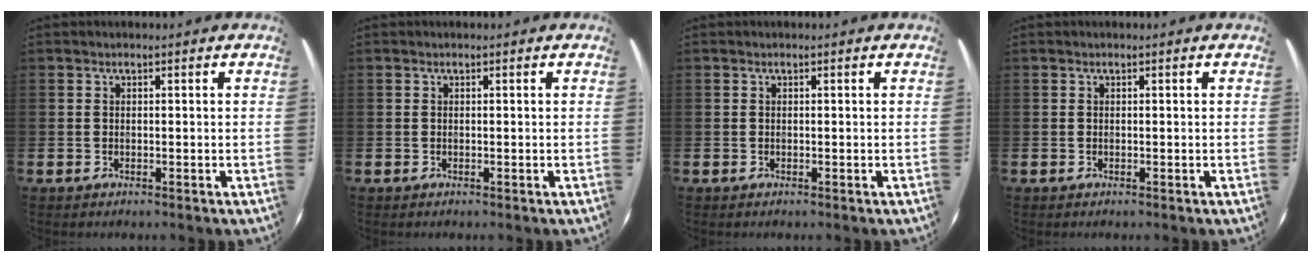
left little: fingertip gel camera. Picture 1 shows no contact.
{"total": 0.0}
{"total": 0.0}
{"total": 0.0}